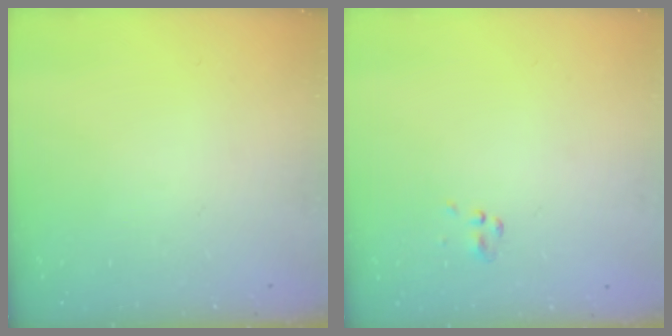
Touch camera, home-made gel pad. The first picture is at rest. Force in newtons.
{"total": 0.5, "press": 0.5, "slide": 0.1}